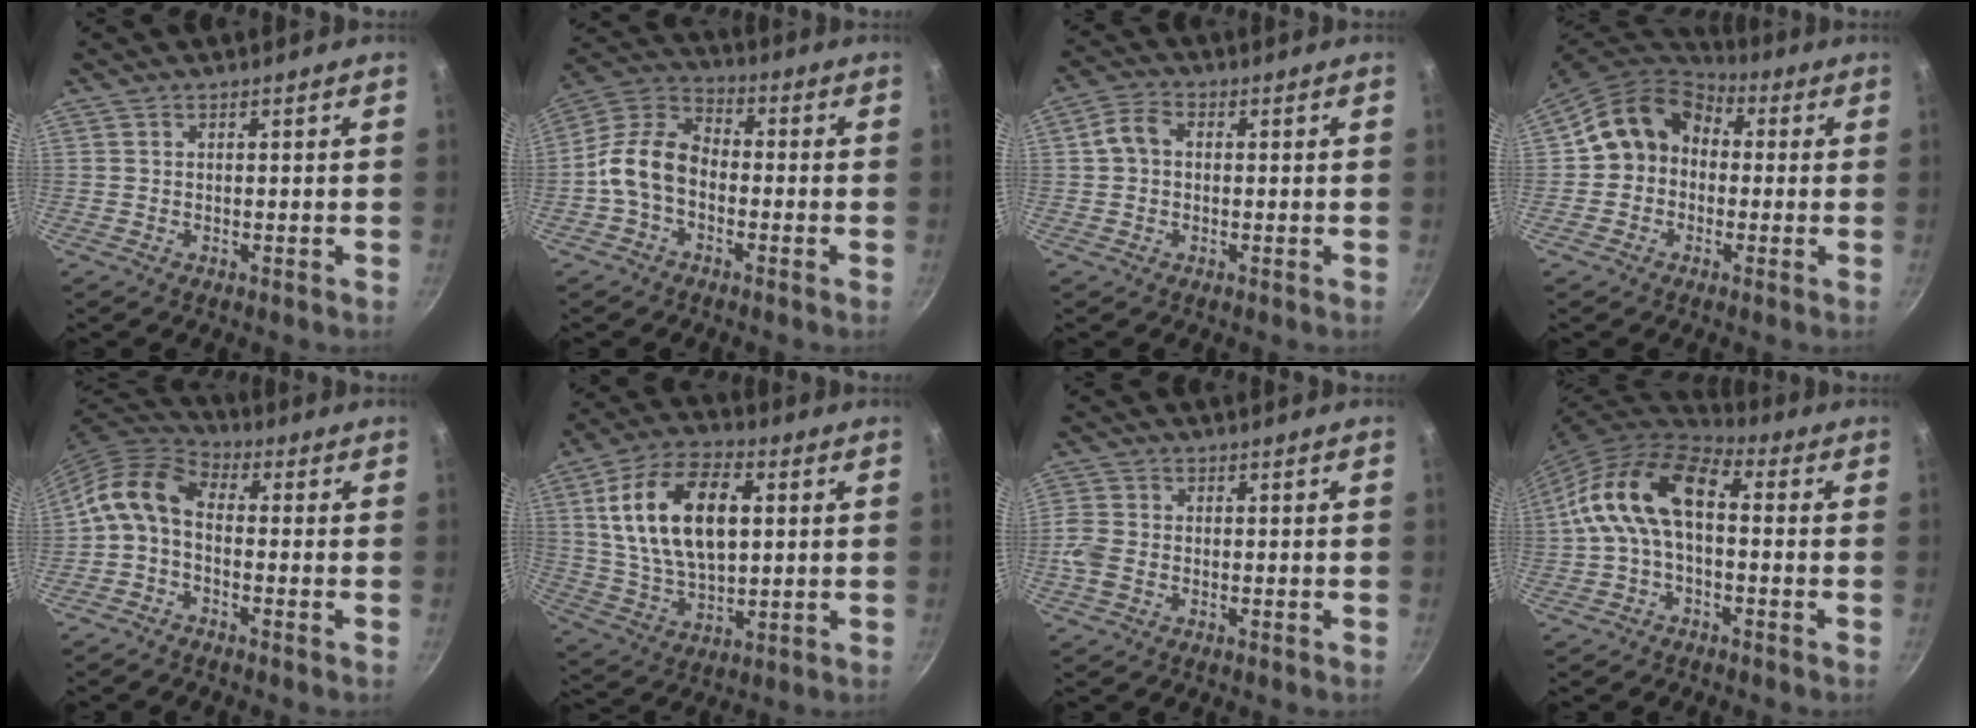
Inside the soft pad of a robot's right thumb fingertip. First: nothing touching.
{"total": 11.3, "force": [-2.4, 7.8, 7.8], "torque": [-0.143, 0.039, -0.058]}
{"total": 4.5, "force": [0.3, 3.4, 3.0], "torque": [-0.052, 0.016, -0.001]}
{"total": 12.1, "force": [0.1, 10.2, 6.6], "torque": [-0.089, 0.036, -0.017]}
{"total": 9.0, "force": [-1.0, 5.6, 7.0], "torque": [-0.131, 0.031, -0.038]}
{"total": 19.4, "force": [4.0, 10.7, 15.7], "torque": [-0.271, 0.005, 0.073]}
{"total": 4.3, "force": [-1.2, 3.0, 2.8], "torque": [-0.078, 0.005, -0.029]}
{"total": 14.1, "force": [0.4, 7.7, 11.8], "torque": [-0.217, 0.043, -0.006]}